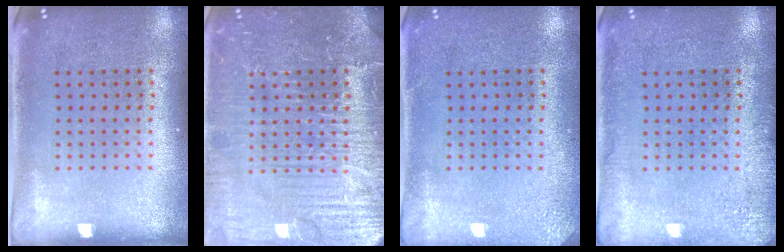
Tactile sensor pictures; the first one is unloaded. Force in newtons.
{"total": 7.6, "press": 7.6, "slide": 1.0}
{"total": 2.0, "press": 2.0, "slide": 0.3}
{"total": 2.3, "press": 2.2, "slide": 0.3}